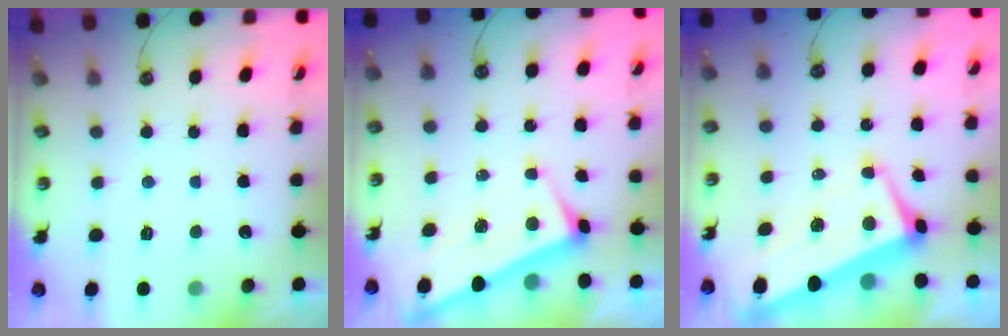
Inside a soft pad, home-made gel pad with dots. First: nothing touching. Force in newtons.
{"total": 3.2, "press": 3.2, "slide": 0.1}
{"total": 1.6, "press": 0.8, "slide": 1.4}